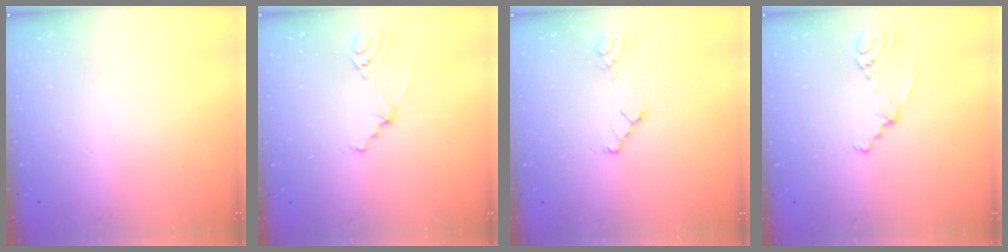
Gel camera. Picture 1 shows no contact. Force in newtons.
{"total": 2.3, "press": 1.7, "slide": 1.5}
{"total": 1.2, "press": 1.2, "slide": 0.3}
{"total": 2.3, "press": 1.9, "slide": 1.4}